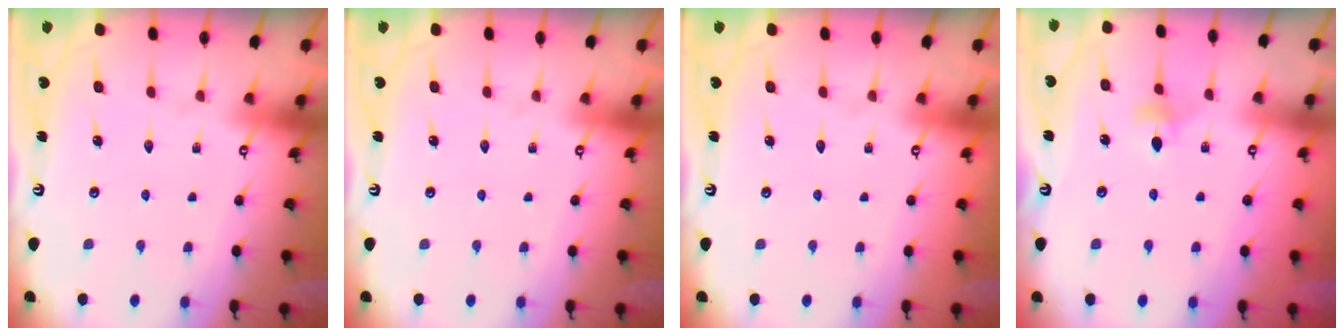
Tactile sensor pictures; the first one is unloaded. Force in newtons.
{"total": 0.0}
{"total": 0.0}
{"total": 3.7, "press": 3.6, "slide": 0.9}